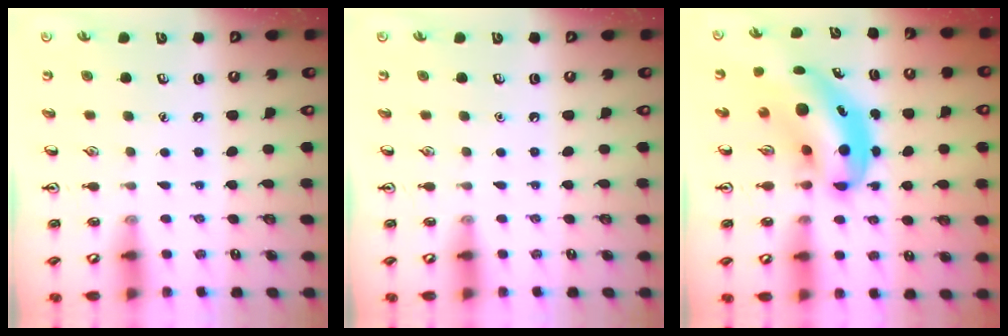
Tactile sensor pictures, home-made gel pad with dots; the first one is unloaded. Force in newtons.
{"total": 0.0}
{"total": 8.1, "press": 7.8, "slide": 2.0}